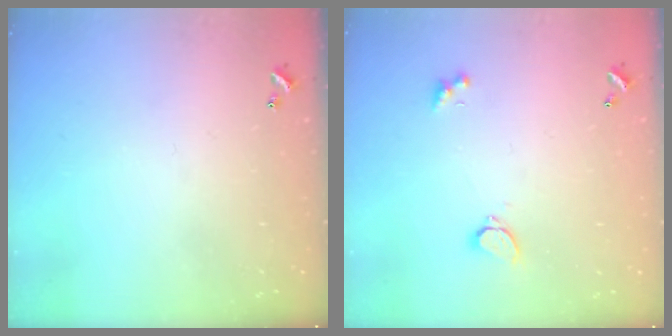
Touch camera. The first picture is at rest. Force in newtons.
{"total": 1.6, "press": 1.5, "slide": 0.5}